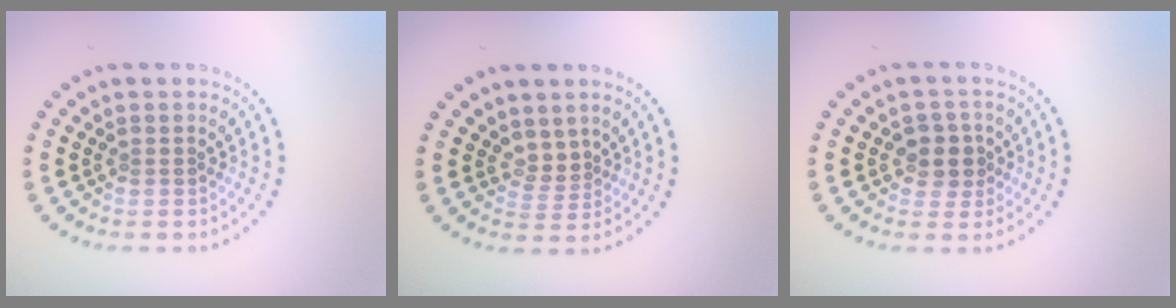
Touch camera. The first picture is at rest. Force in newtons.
{"total": 1.8, "press": 1.1, "slide": 1.4}
{"total": 2.6, "press": 2.4, "slide": 1.0}